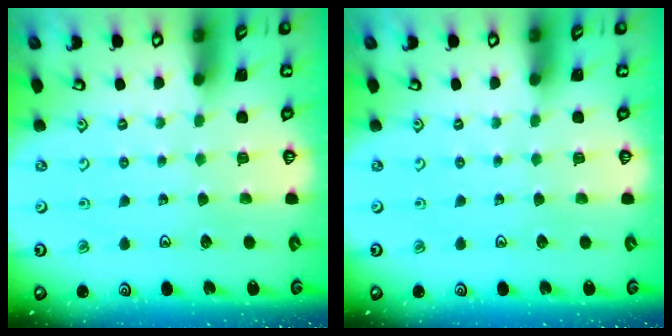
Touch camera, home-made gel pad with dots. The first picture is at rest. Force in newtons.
{"total": 0.0}